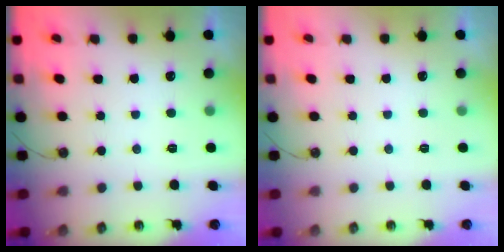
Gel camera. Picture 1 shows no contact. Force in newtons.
{"total": 0.0}